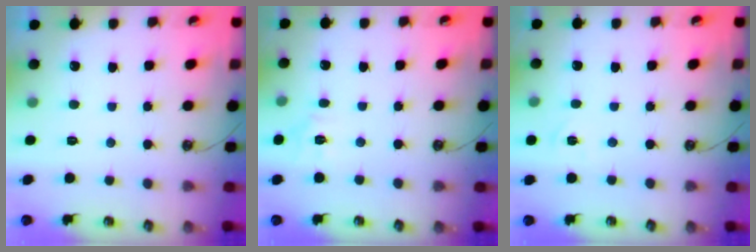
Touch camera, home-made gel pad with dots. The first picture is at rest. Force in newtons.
{"total": 5.0, "press": 5.0, "slide": 0.7}
{"total": 3.6, "press": 3.6, "slide": 0.5}